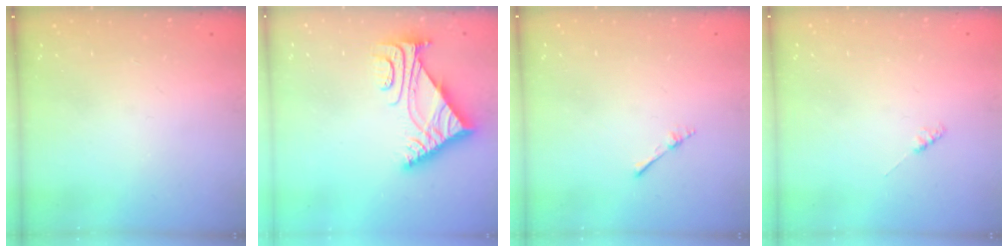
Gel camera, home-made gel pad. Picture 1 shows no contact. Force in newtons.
{"total": 5.5, "press": 5.4, "slide": 0.7}
{"total": 2.2, "press": 2.1, "slide": 0.3}
{"total": 2.3, "press": 2.3, "slide": 0.3}